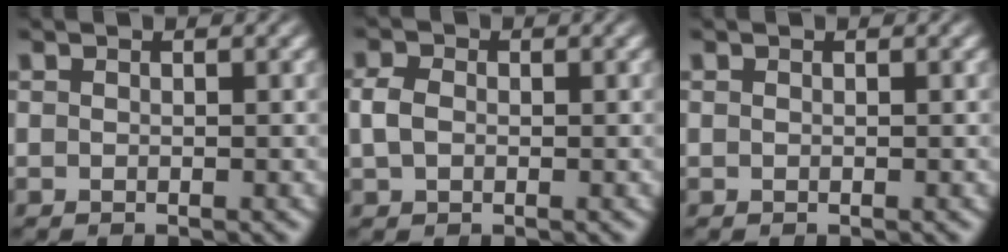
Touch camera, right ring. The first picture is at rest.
{"total": 2.3, "force": [-0.2, 1.9, 1.3], "torque": [-0.037, -0.002, -0.001]}
{"total": 0.0}